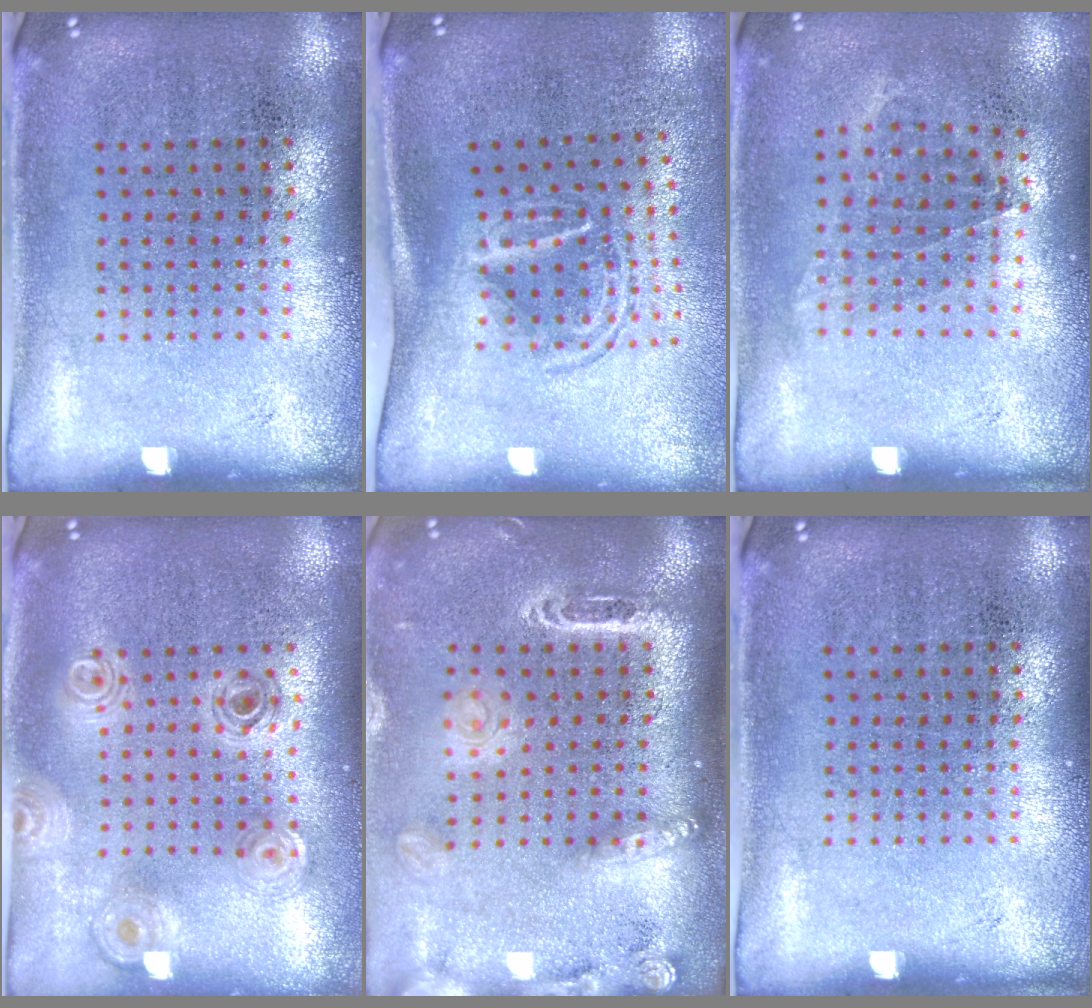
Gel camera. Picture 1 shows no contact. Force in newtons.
{"total": 1.7, "press": 1.1, "slide": 1.3}
{"total": 1.0, "press": 0.8, "slide": 0.6}
{"total": 0.9, "press": 0.9, "slide": 0.2}
{"total": 2.4, "press": 1.9, "slide": 1.5}
{"total": 0.0}